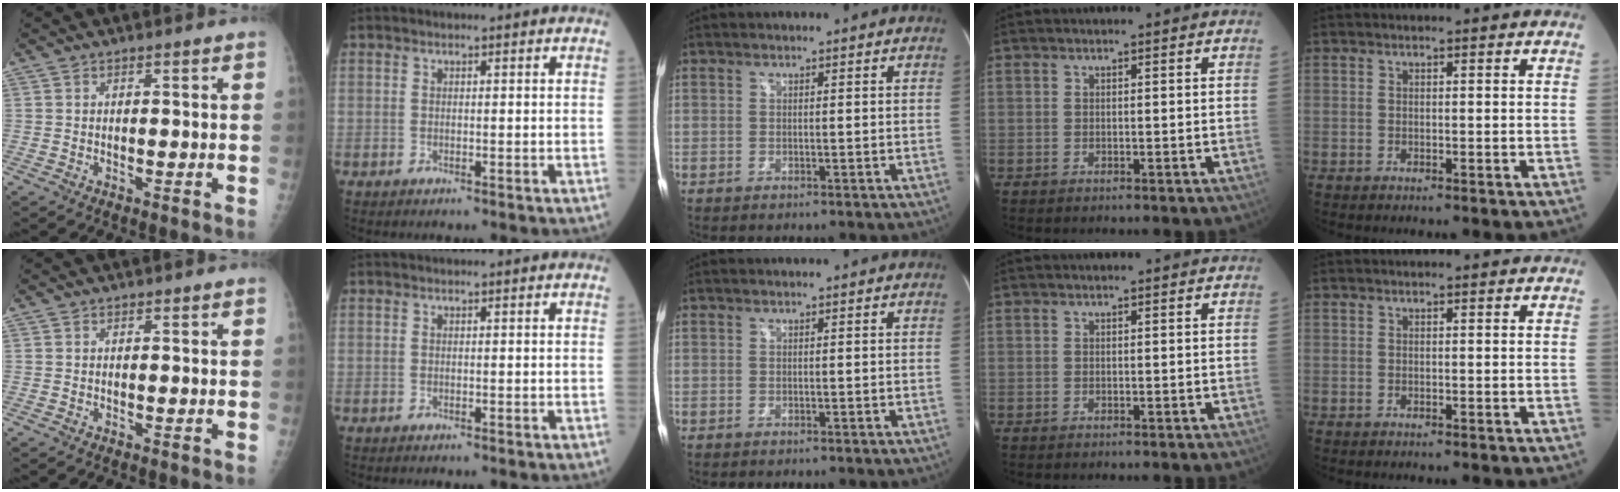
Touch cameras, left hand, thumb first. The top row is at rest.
{}